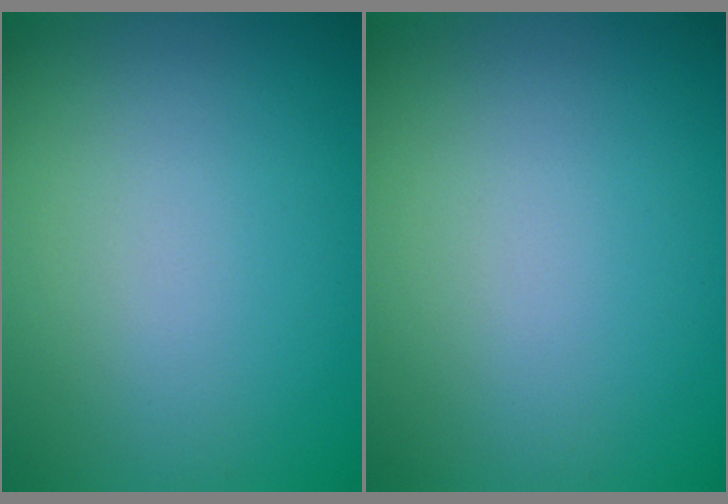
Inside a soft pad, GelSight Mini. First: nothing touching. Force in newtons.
{"total": 0.0}